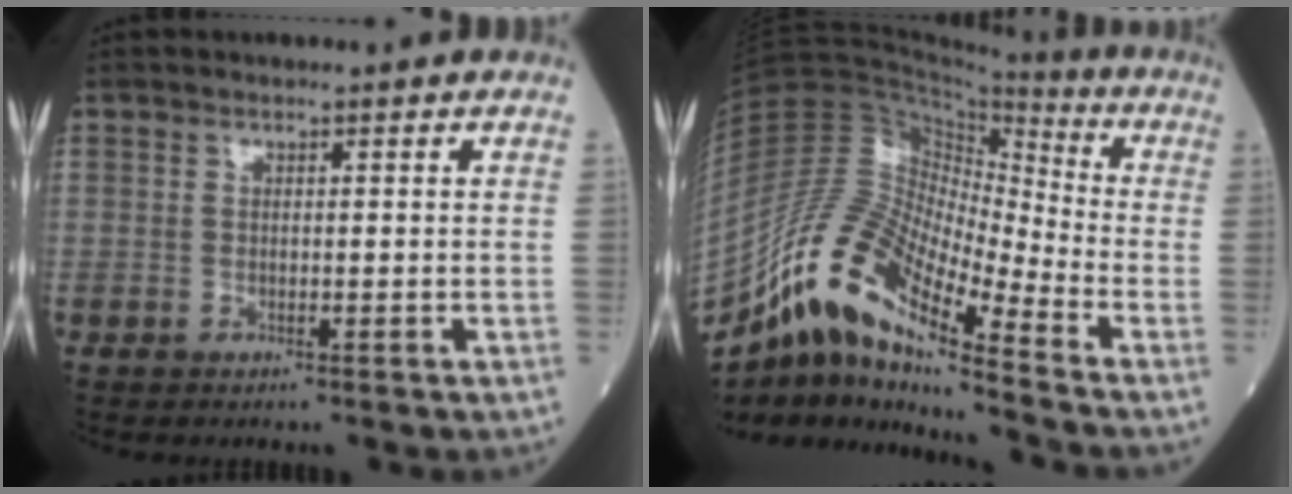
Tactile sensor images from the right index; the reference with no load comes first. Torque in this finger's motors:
{"motor_torque": [1.23, -0.92, -0.25, -0.15]}